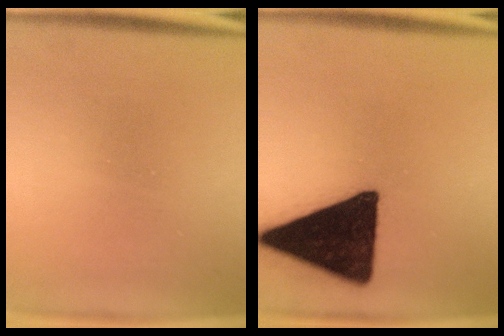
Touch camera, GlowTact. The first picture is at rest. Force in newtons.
{"total": 19.7}